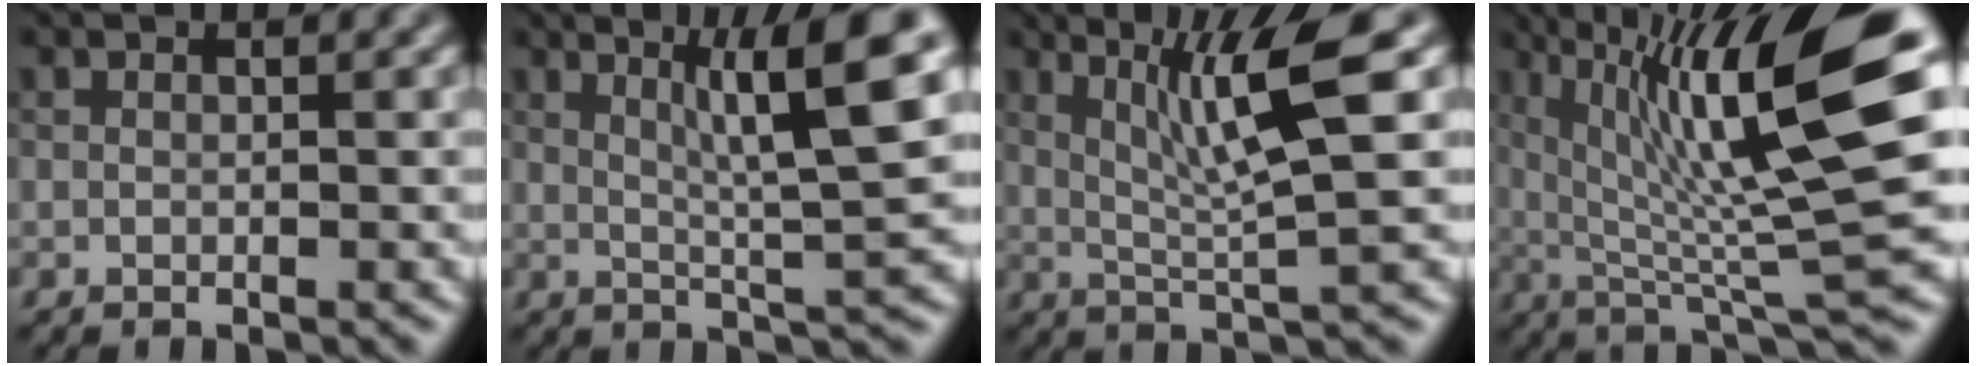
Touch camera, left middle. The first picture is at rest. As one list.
[{"total": 8.0, "force": [2.7, 0.9, 7.5], "torque": [-0.109, 0.012, 0.050]}, {"total": 6.4, "force": [2.1, 0.7, 6.1], "torque": [-0.115, 0.003, 0.042]}, {"total": 14.0, "force": [4.2, 2.5, 13.1], "torque": [-0.201, 0.017, 0.074]}]